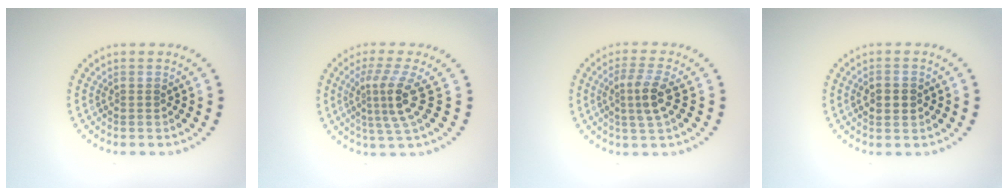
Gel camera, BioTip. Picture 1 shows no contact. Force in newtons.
{"total": 3.8, "press": 2.6, "slide": 2.8}
{"total": 2.9, "press": 2.5, "slide": 1.4}
{"total": 2.5, "press": 2.5, "slide": 0.1}